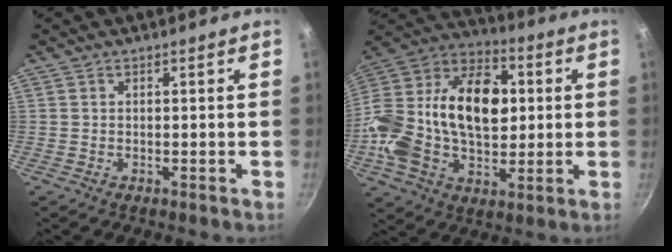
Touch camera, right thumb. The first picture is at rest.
{"total": 29.2, "force": [2.1, 19.2, 21.9], "torque": [-0.392, 0.037, 0.022]}